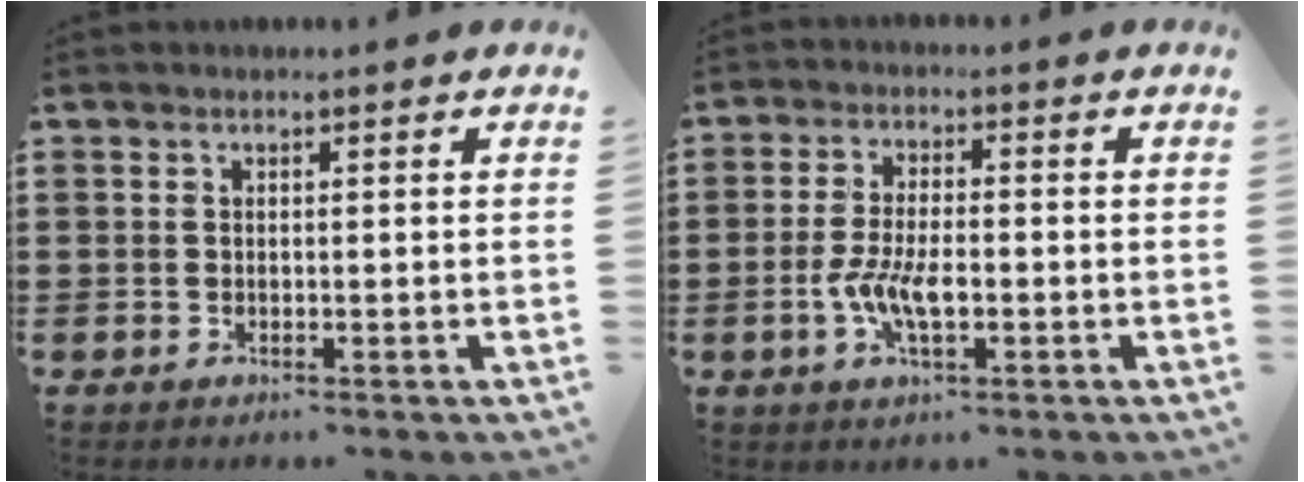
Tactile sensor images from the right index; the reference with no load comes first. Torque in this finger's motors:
{"motor_torque": [2.14, 0.00, 0.35, 0.08]}